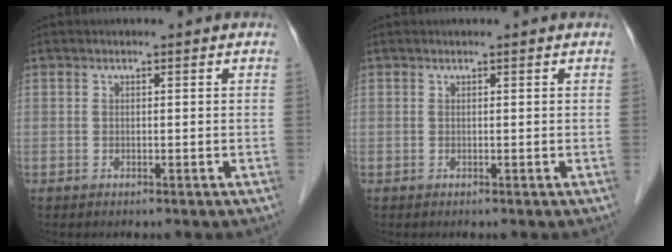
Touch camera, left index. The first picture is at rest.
{"total": 0.6, "force": [0.6, 0.0, 0.2], "torque": [-0.004, 0.004, 0.008]}